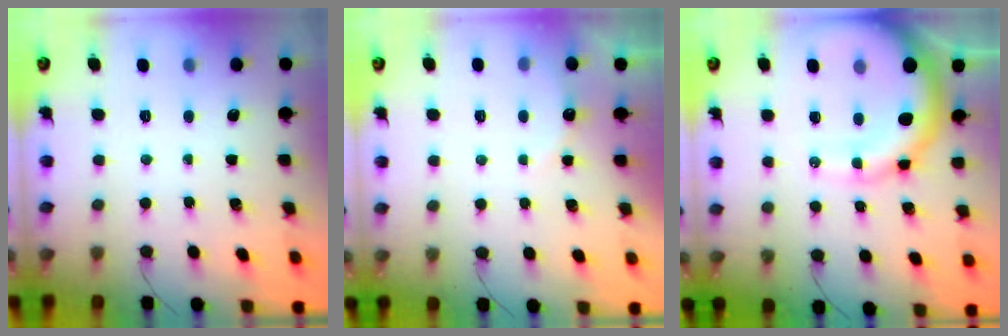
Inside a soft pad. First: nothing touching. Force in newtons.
{"total": 6.0, "press": 5.9, "slide": 1.1}
{"total": 15.5, "press": 15.2, "slide": 3.2}